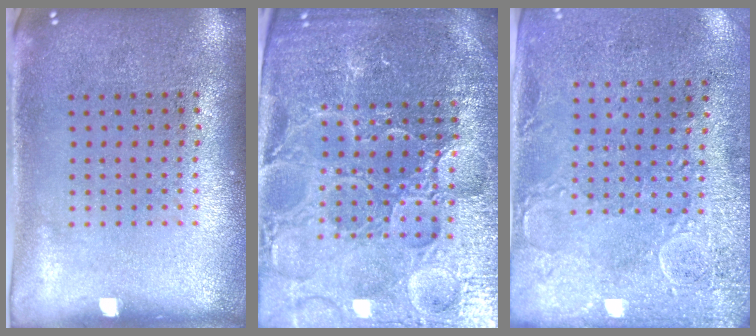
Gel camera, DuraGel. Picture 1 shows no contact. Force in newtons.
{"total": 5.6, "press": 5.1, "slide": 2.3}
{"total": 2.9, "press": 2.3, "slide": 1.8}